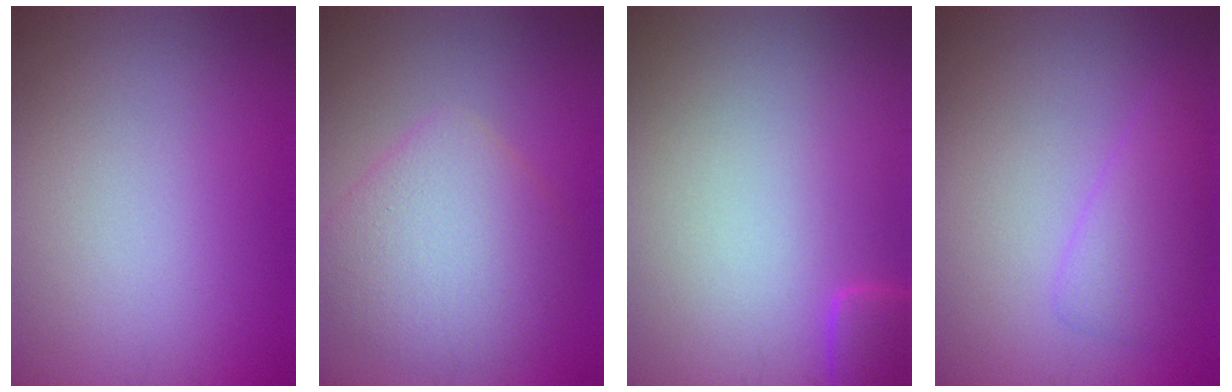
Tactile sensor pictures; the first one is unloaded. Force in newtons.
{"total": 5.7, "press": 5.7, "slide": 0.2}
{"total": 1.9, "press": 1.9, "slide": 0.2}
{"total": 2.6, "press": 2.6, "slide": 0.1}